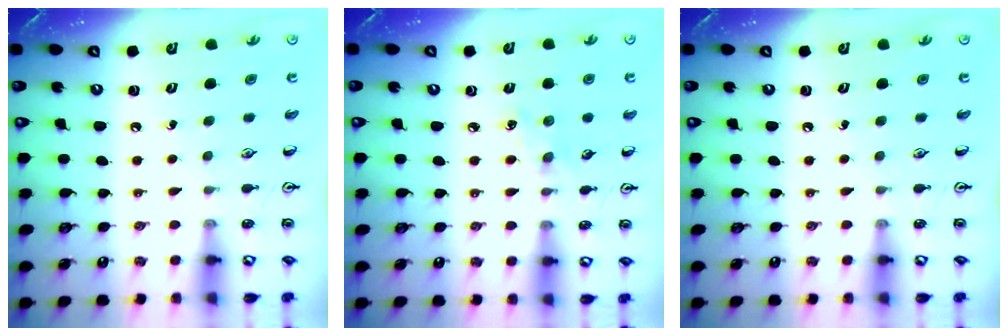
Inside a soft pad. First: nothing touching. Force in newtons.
{"total": 4.4, "press": 4.4, "slide": 0.6}
{"total": 0.0}